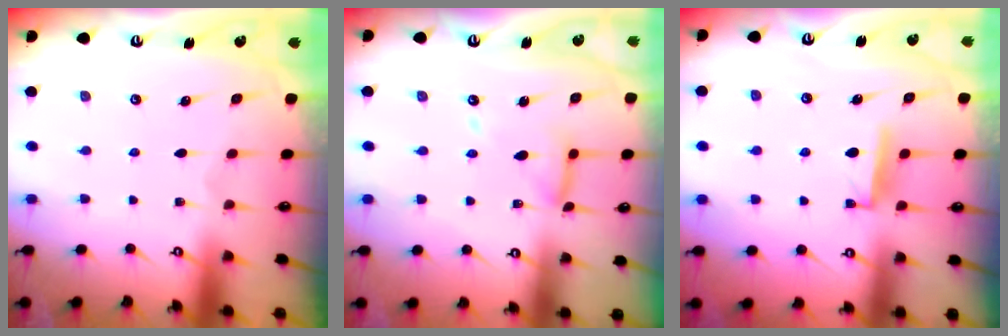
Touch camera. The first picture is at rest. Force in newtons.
{"total": 11.6, "press": 11.6, "slide": 1.1}
{"total": 5.3, "press": 5.2, "slide": 0.6}